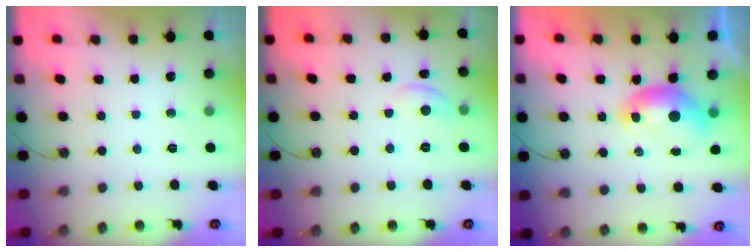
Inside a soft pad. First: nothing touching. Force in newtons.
{"total": 0.8, "press": 0.5, "slide": 0.7}
{"total": 1.3, "press": 1.1, "slide": 0.6}